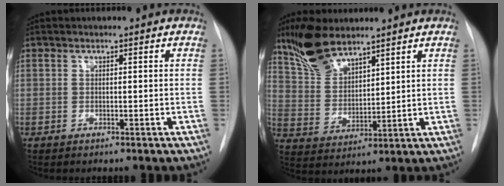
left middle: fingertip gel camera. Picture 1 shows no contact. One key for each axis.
{"total": 9.8, "fx": 7.9, "fy": 3.3, "fz": 4.7, "tx": -0.097, "ty": 0.008, "tz": 0.166}